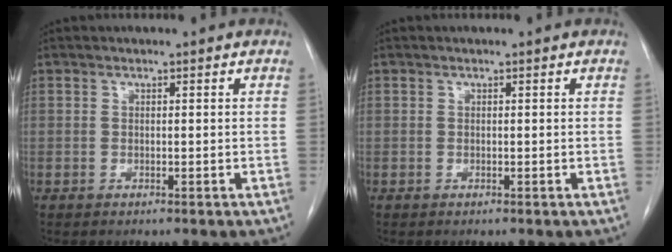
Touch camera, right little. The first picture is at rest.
{"total": 0.0}